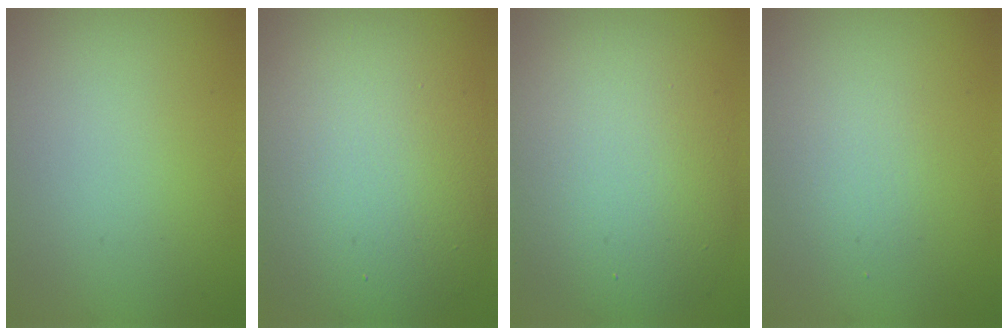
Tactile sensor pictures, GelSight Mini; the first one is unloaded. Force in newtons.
{"total": 12.6, "press": 12.6, "slide": 1.5}
{"total": 10.1, "press": 10.1, "slide": 0.6}
{"total": 1.8, "press": 1.8, "slide": 0.1}